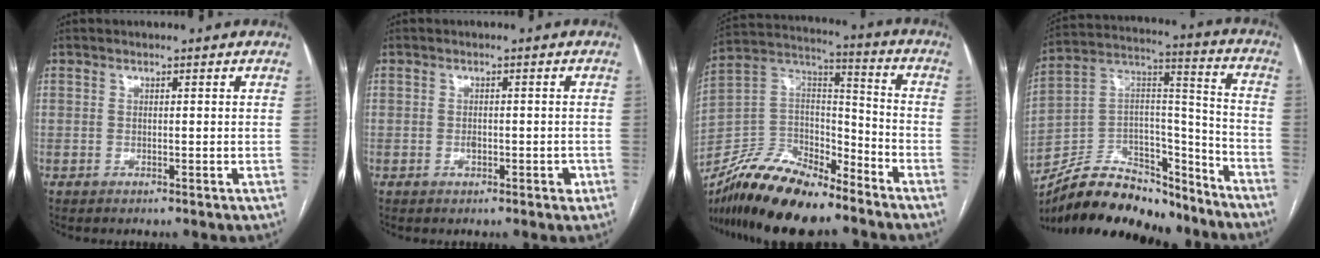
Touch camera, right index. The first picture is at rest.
{"total": 2.1, "force": [-0.8, 1.2, 1.5], "torque": [-0.021, 0.004, -0.008]}
{"total": 18.4, "force": [-15.2, 5.1, 9.1], "torque": [-0.170, 0.012, -0.281]}
{"total": 22.6, "force": [-19.2, 8.3, 8.4], "torque": [-0.159, 0.031, -0.314]}